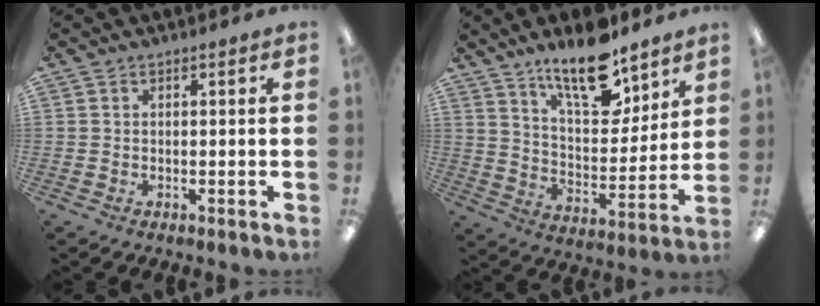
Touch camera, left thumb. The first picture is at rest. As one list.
[{"total": 15.7, "force": [11.5, 6.0, 8.7], "torque": [-0.136, -0.071, 0.198]}]